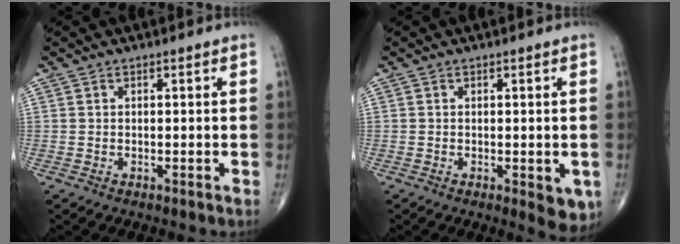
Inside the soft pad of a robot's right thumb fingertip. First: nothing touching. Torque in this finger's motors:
{"motor_torque": [0.66, 0.78, 0.15, -0.27, 0.13]}